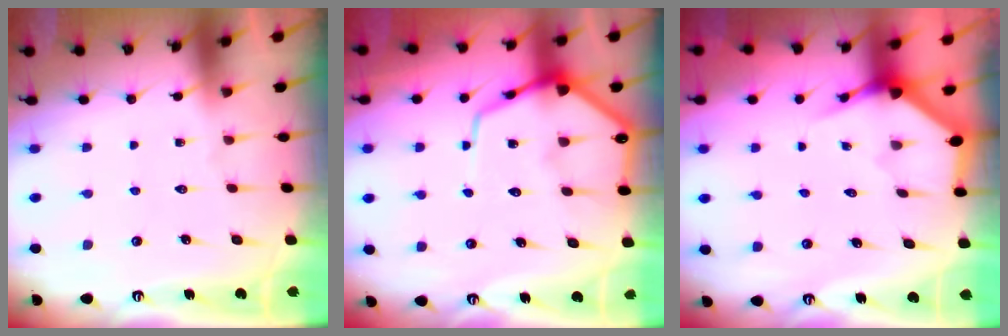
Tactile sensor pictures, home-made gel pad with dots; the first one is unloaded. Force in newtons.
{"total": 10.3, "press": 10.2, "slide": 0.9}
{"total": 3.6, "press": 3.5, "slide": 0.2}